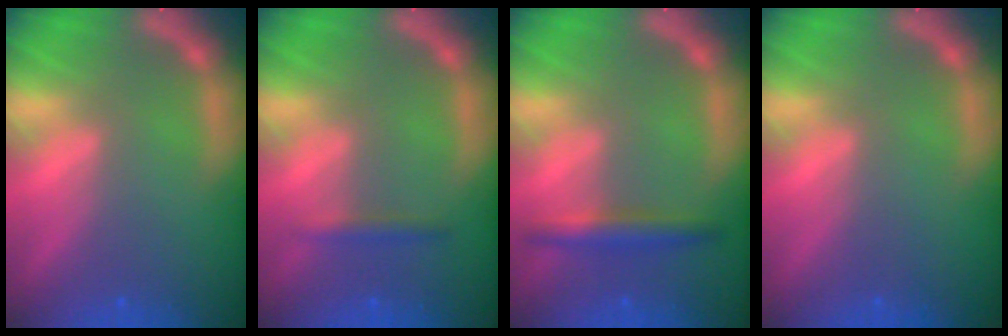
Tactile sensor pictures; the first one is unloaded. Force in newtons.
{"total": 1.4}
{"total": 3.0}
{"total": 0.0}